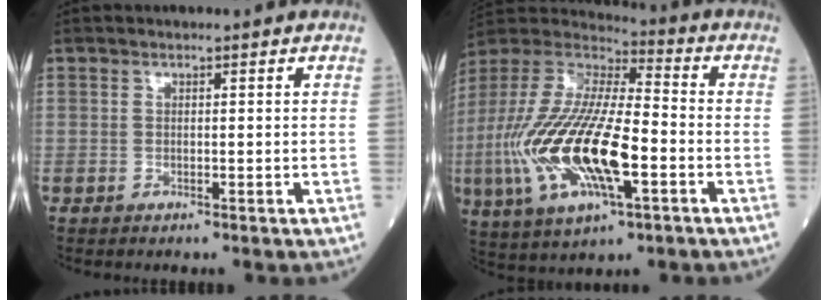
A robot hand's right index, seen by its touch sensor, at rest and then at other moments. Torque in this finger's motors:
{"motor_torque": [1.72, -0.42, 1.05, 0.21]}